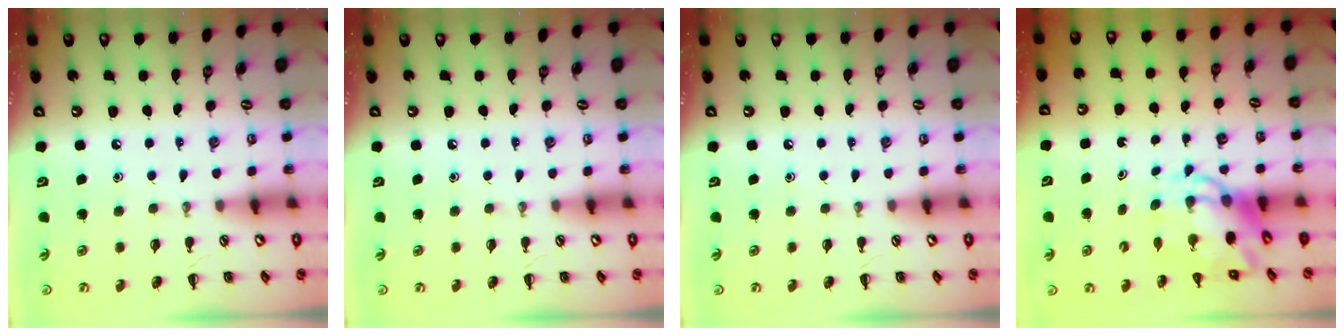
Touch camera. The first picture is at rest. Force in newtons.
{"total": 0.0}
{"total": 0.0}
{"total": 7.7, "press": 7.4, "slide": 2.2}